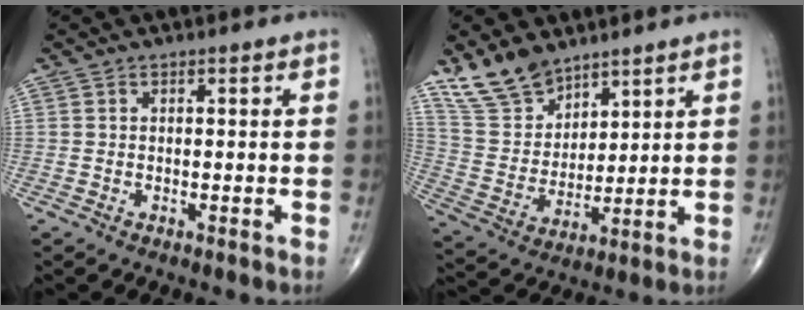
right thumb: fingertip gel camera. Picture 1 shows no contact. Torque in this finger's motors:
{"motor_torque": [-0.04, 1.52, 0.11, 0.20, 0.05]}